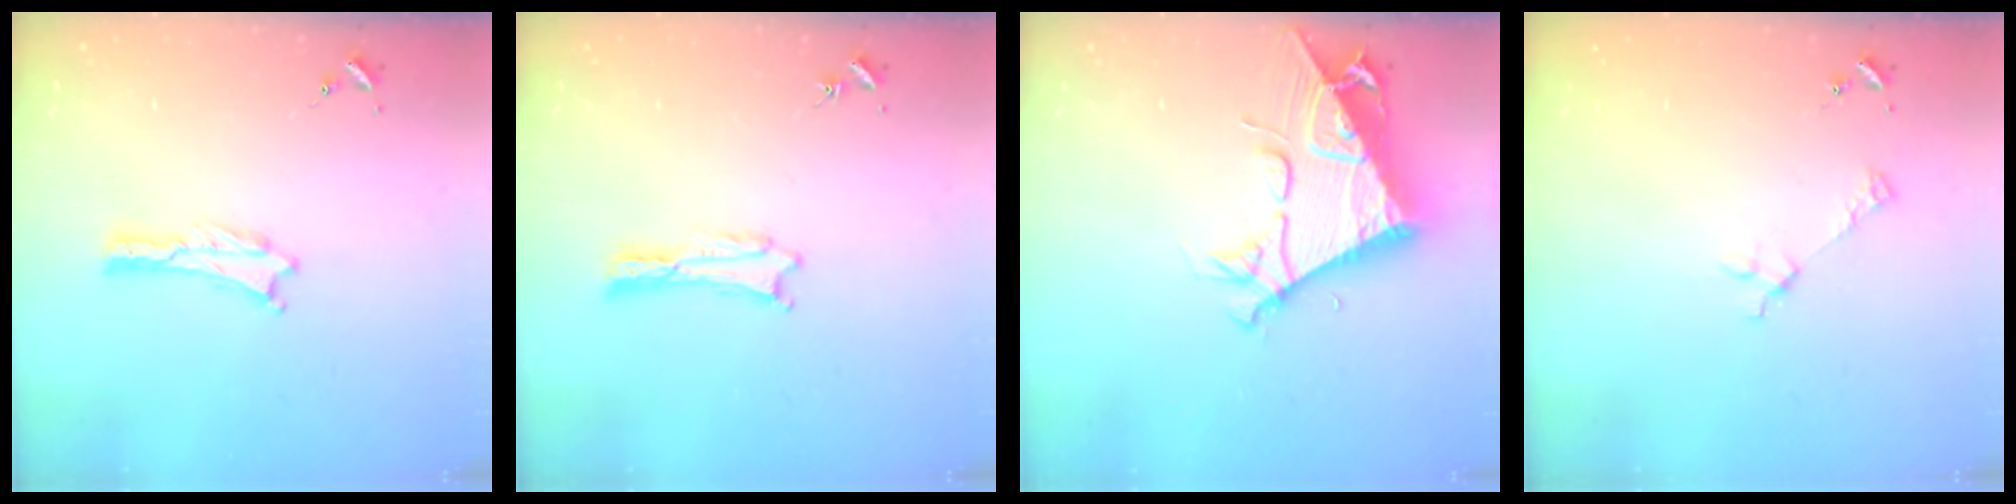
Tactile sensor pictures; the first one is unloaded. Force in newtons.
{"total": 0.0}
{"total": 9.4, "press": 9.4, "slide": 0.9}
{"total": 2.6, "press": 2.6, "slide": 0.3}